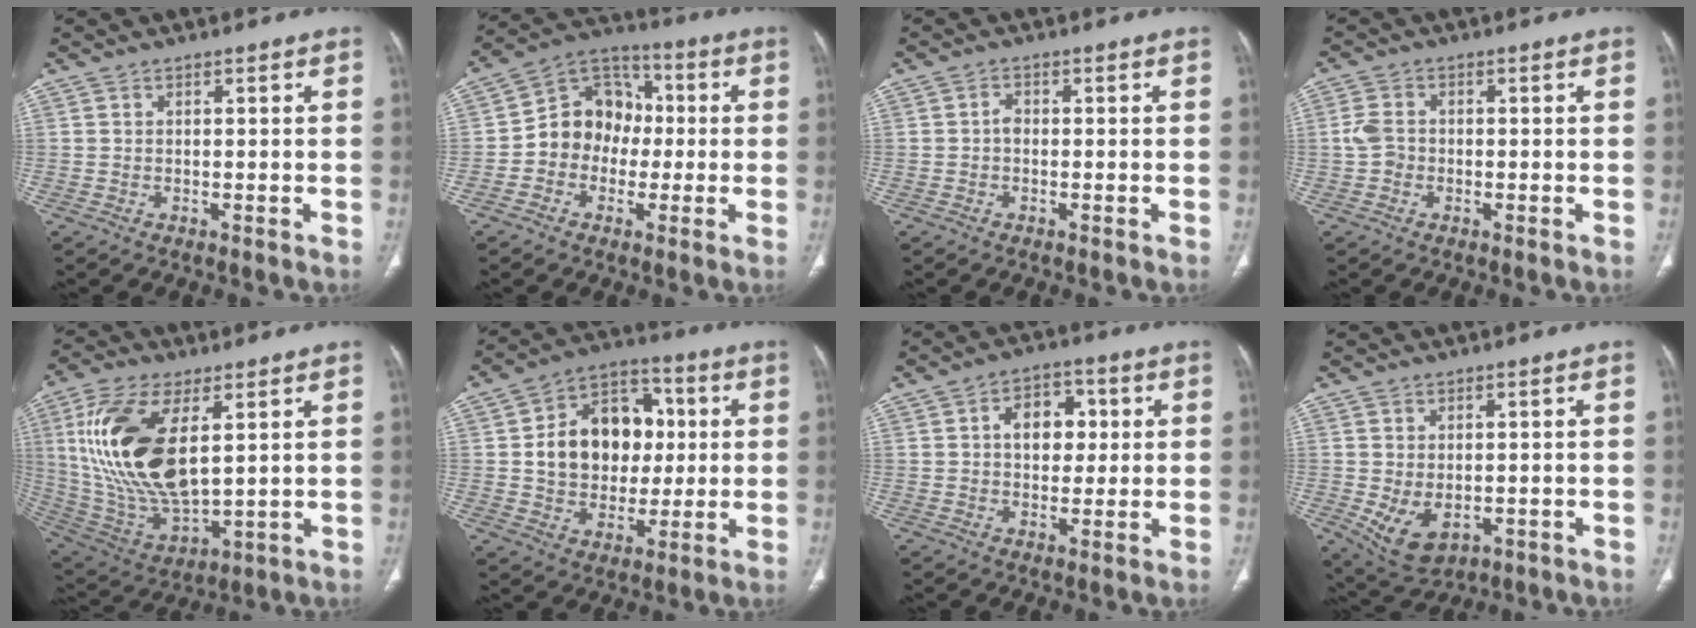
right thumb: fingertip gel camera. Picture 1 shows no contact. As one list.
[{"total": 12.1, "force": [-1.1, 10.4, 6.2], "torque": [-0.057, 0.034, -0.033]}, {"total": 1.5, "force": [-0.3, 1.1, 0.9], "torque": [-0.009, 0.004, -0.009]}, {"total": 1.0, "force": [0.2, 0.8, 0.5], "torque": [-0.009, 0.004, 0.006]}, {"total": 22.2, "force": [5.4, 10.7, 18.7], "torque": [-0.375, -0.026, 0.110]}, {"total": 17.1, "force": [1.8, 13.1, 10.8], "torque": [-0.126, 0.019, 0.031]}, {"total": 8.6, "force": [1.6, 6.0, 5.9], "torque": [-0.048, 0.011, 0.021]}, {"total": 7.4, "force": [-1.3, 4.9, 5.4], "torque": [-0.091, -0.007, 0.001]}]